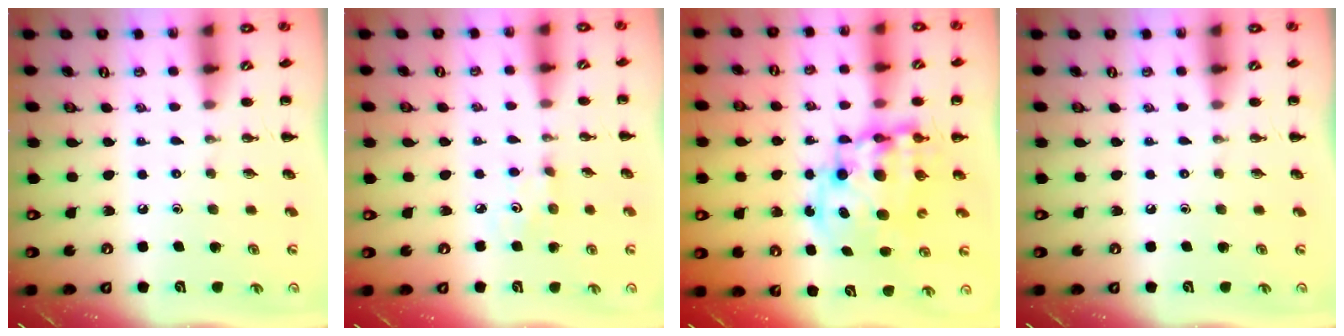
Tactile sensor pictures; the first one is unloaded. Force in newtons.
{"total": 2.7, "press": 2.7, "slide": 0.3}
{"total": 12.8, "press": 12.4, "slide": 3.1}
{"total": 0.0}